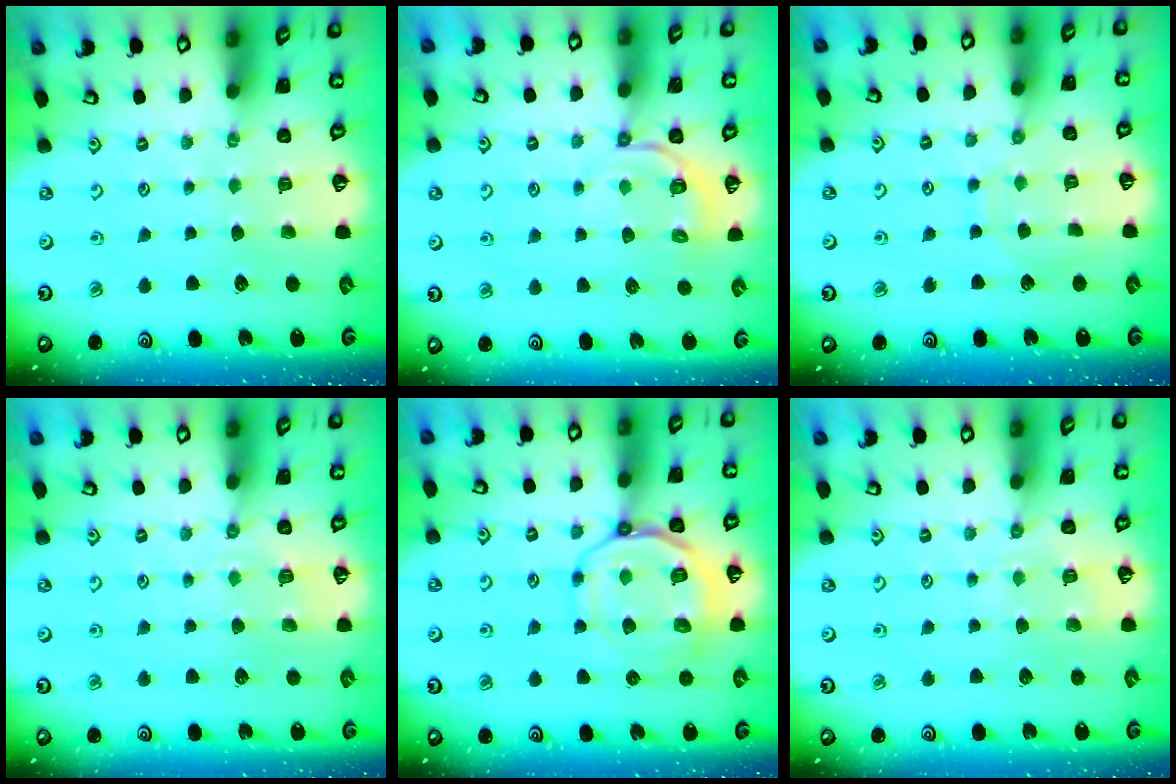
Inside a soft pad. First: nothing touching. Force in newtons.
{"total": 5.8, "press": 5.5, "slide": 1.9}
{"total": 6.0, "press": 6.0, "slide": 0.5}
{"total": 3.0, "press": 2.9, "slide": 0.7}
{"total": 11.9, "press": 11.7, "slide": 1.8}
{"total": 5.5, "press": 5.5, "slide": 0.7}